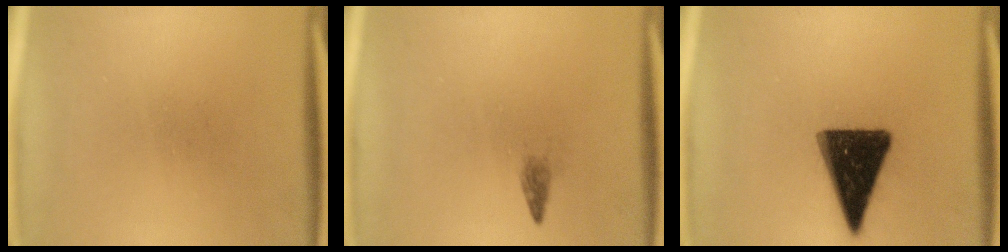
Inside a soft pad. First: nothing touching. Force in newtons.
{"total": 1.0}
{"total": 15.2}